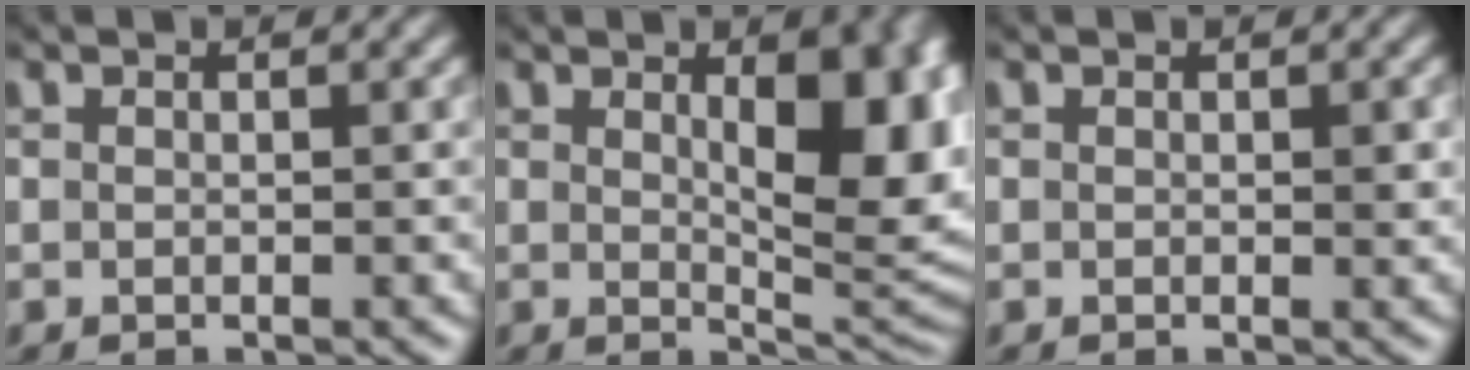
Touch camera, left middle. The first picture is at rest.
{"total": 9.1, "force": [1.7, 3.9, 8.0], "torque": [-0.104, -0.004, 0.034]}
{"total": 0.7, "force": [0.1, 0.4, 0.6], "torque": [-0.005, -0.002, 0.000]}